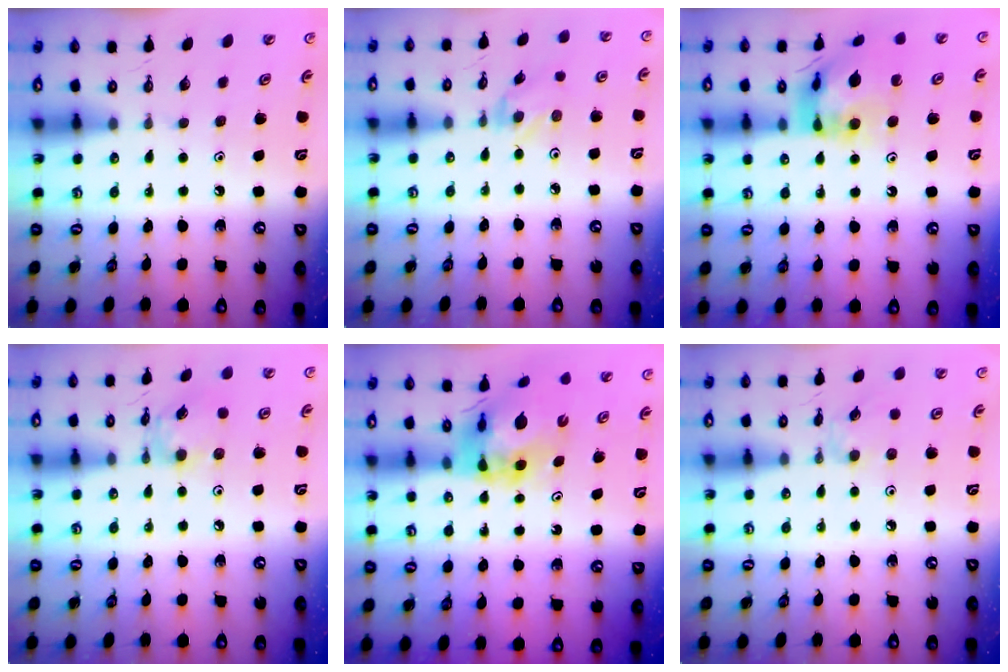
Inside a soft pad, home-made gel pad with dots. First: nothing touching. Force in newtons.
{"total": 1.1, "press": 1.0, "slide": 0.4}
{"total": 13.6, "press": 13.6, "slide": 1.3}
{"total": 10.9, "press": 10.9, "slide": 1.0}
{"total": 12.7, "press": 12.6, "slide": 1.5}
{"total": 1.5, "press": 1.4, "slide": 0.4}